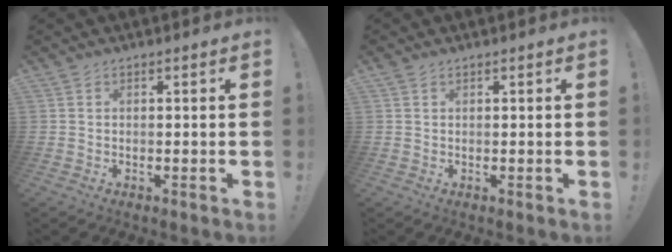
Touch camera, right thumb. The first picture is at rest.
{"total": 0.7, "force": [0.6, 0.3, 0.3], "torque": [0.001, -0.004, 0.009]}